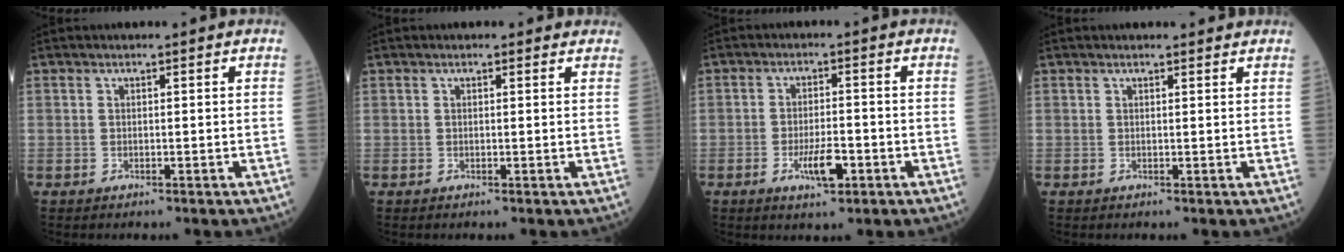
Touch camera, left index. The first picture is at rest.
{"total": 1.2, "force": [0.9, 0.7, 0.4], "torque": [-0.001, 0.006, 0.005]}
{"total": 4.6, "force": [-2.0, 1.4, 3.9], "torque": [-0.073, 0.000, -0.032]}
{"total": 2.7, "force": [2.6, 0.5, 0.7], "torque": [-0.009, 0.012, 0.026]}